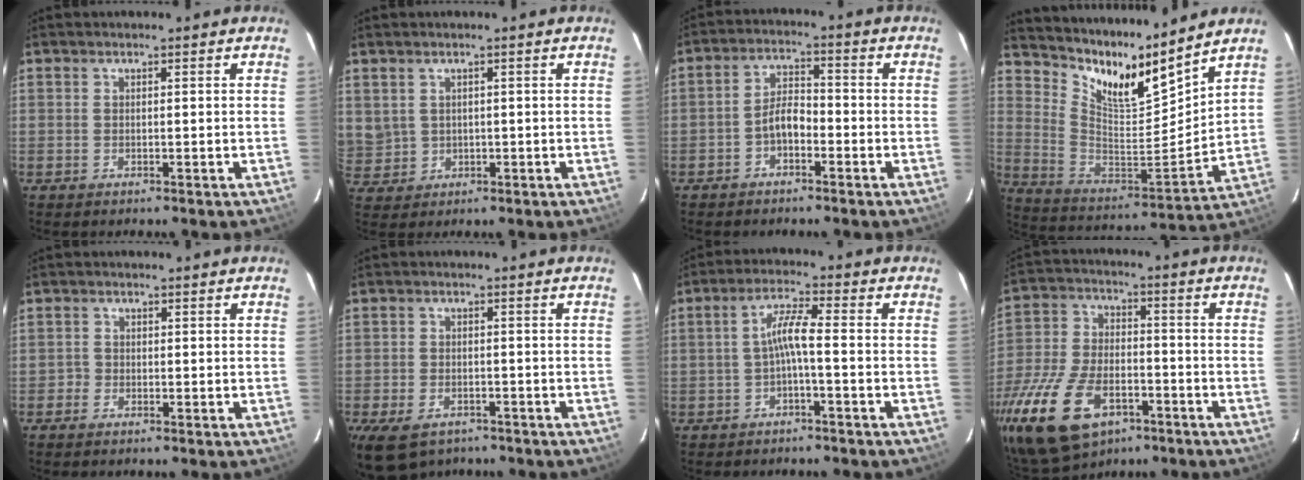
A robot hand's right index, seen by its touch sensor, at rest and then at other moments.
{"total": 5.7, "force": [1.3, 5.3, 1.9], "torque": [-0.047, 0.007, 0.044]}
{"total": 4.4, "force": [-2.5, 2.2, 2.9], "torque": [-0.059, 0.015, -0.045]}
{"total": 15.1, "force": [13.4, 1.6, 6.8], "torque": [-0.129, -0.044, 0.238]}
{"total": 1.2, "force": [-0.8, 0.9, -0.2], "torque": [0.005, 0.004, -0.017]}
{"total": 6.0, "force": [-3.4, 3.7, 3.3], "torque": [-0.071, -0.021, -0.053]}
{"total": 4.2, "force": [-1.5, 0.1, 4.0], "torque": [-0.087, 0.011, -0.026]}
{"total": 22.0, "force": [-12.2, 12.5, 13.4], "torque": [-0.309, -0.028, -0.210]}